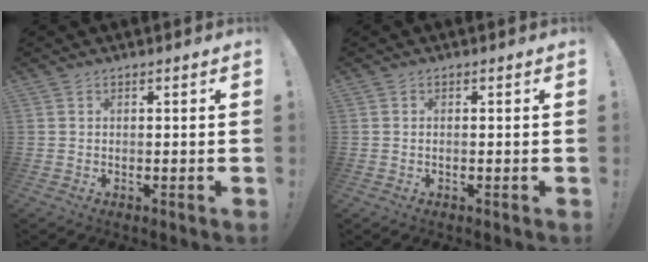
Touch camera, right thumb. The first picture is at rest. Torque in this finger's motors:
{"motor_torque": [0.18, -0.11, 0.18, -0.19, 0.04]}